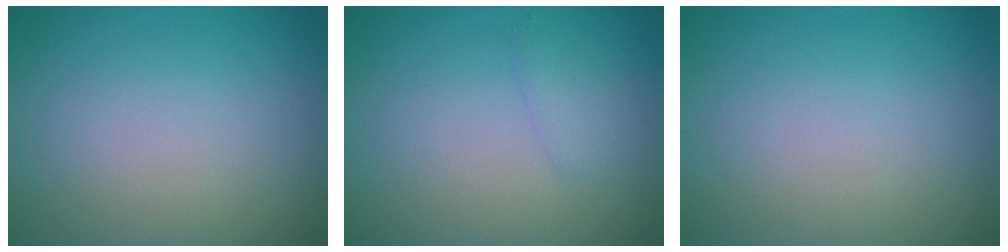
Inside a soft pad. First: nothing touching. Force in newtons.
{"total": 1.2, "press": 1.2, "slide": 0.1}
{"total": 0.0}